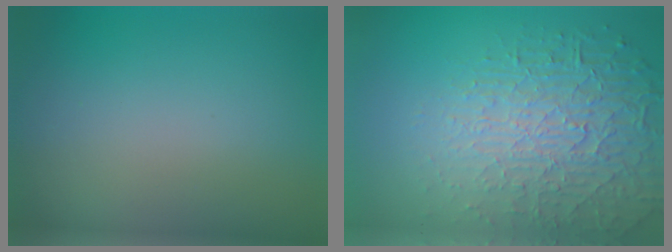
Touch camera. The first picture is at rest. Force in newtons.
{"total": 6.8, "press": 5.2, "slide": 4.4}